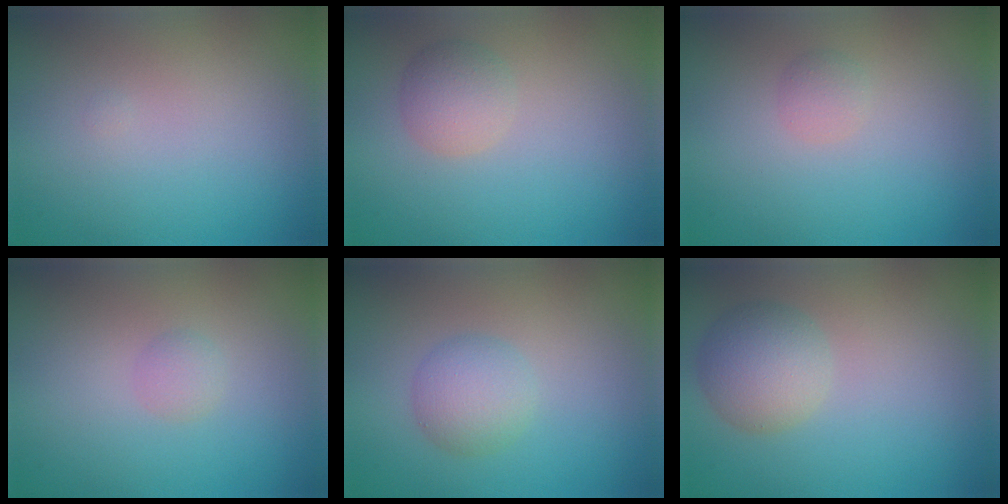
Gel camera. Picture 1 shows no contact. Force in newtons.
{"total": 2.4, "press": 2.4, "slide": 0.1}
{"total": 1.1, "press": 1.1, "slide": 0.1}
{"total": 1.0, "press": 1.0, "slide": 0.1}
{"total": 2.9, "press": 2.9, "slide": 0.1}
{"total": 3.7, "press": 3.7, "slide": 0.3}